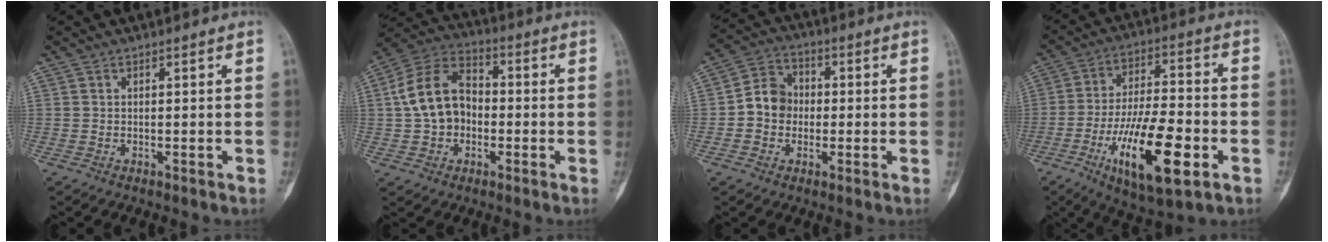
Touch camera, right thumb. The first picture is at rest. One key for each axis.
{"total": 12.5, "fx": -0.5, "fy": 9.2, "fz": 8.4, "tx": -0.139, "ty": 0.036, "tz": -0.021}
{"total": 7.4, "fx": -0.7, "fy": 6.5, "fz": 3.6, "tx": -0.038, "ty": 0.024, "tz": -0.026}
{"total": 19.3, "fx": -6.9, "fy": 6.7, "fz": 16.8, "tx": -0.282, "ty": 0.019, "tz": -0.107}